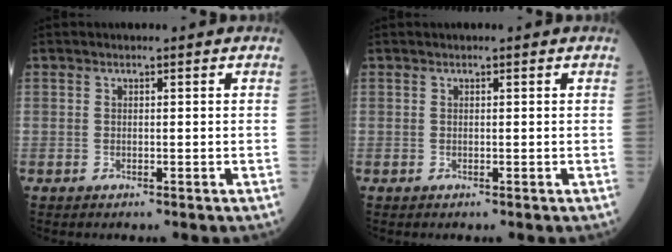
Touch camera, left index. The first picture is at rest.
{"total": 0.0}